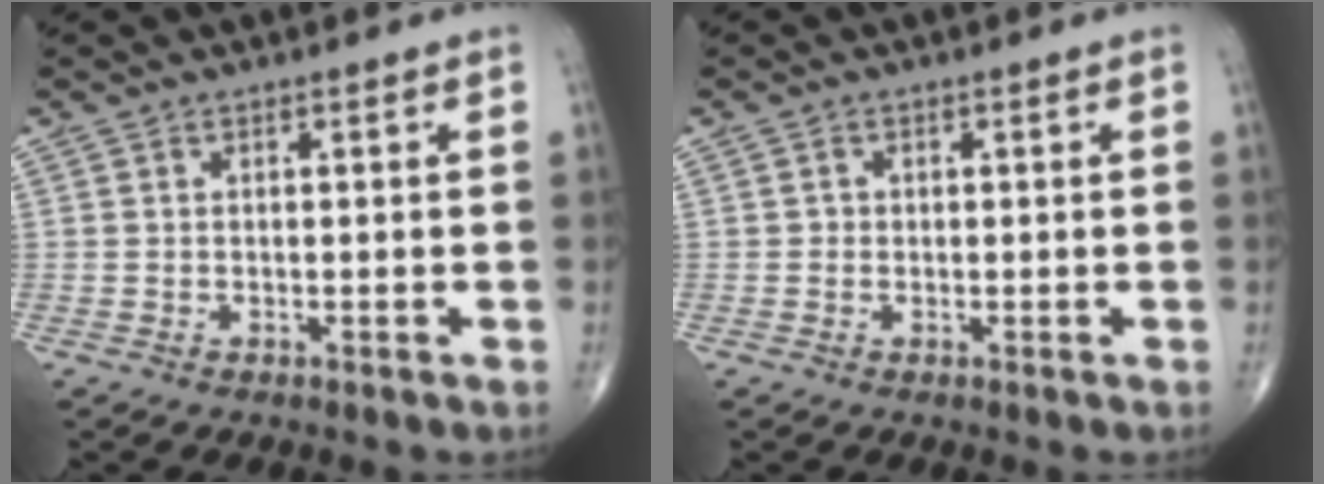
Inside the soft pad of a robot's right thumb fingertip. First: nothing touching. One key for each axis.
{"total": 0.9, "fx": 0.0, "fy": 0.8, "fz": 0.2, "tx": 0.000, "ty": 0.002, "tz": -0.001}